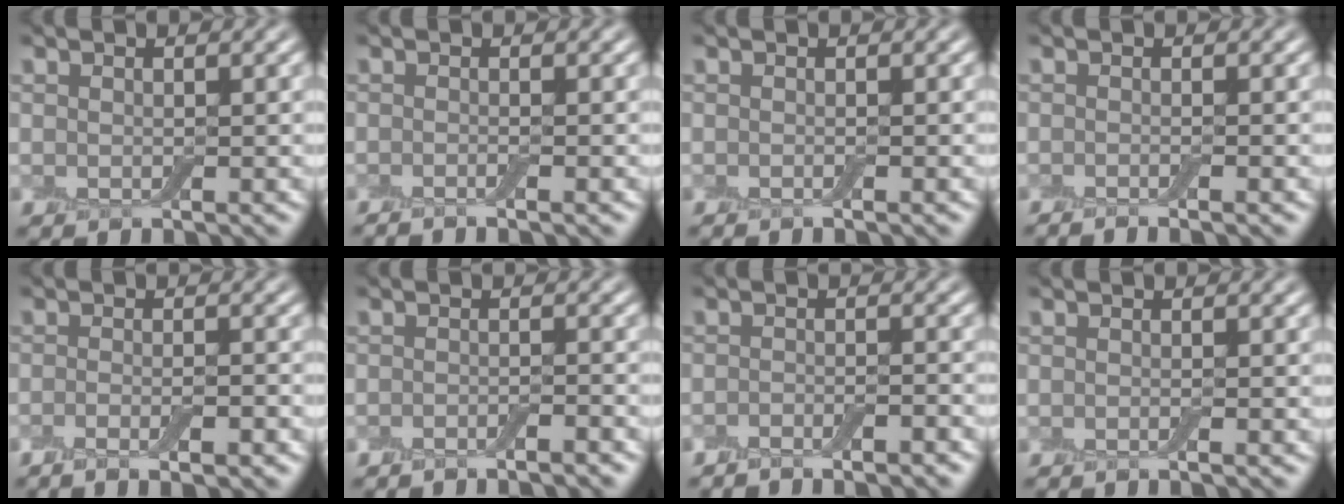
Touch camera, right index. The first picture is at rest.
{"total": 1.7, "force": [-1.0, 0.4, 1.3], "torque": [-0.008, -0.004, -0.020]}
{"total": 0.7, "force": [-0.4, 0.1, 0.6], "torque": [-0.007, -0.004, -0.009]}
{"total": 2.0, "force": [-1.3, 0.4, 1.5], "torque": [-0.009, -0.002, -0.021]}
{"total": 4.1, "force": [-2.1, 1.0, 3.4], "torque": [-0.051, 0.001, -0.032]}
{"total": 2.1, "force": [-1.7, 0.2, 1.3], "torque": [-0.017, 0.000, -0.032]}
{"total": 2.7, "force": [-2.3, 0.3, 1.5], "torque": [-0.028, 0.003, -0.040]}
{"total": 1.0, "force": [-0.5, 0.2, 0.9], "torque": [-0.007, -0.006, -0.012]}